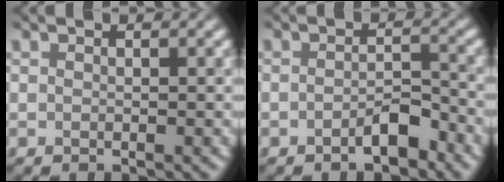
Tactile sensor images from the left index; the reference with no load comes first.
{"total": 2.4, "force": [-2.2, 0.4, 0.9], "torque": [-0.017, 0.005, -0.027]}